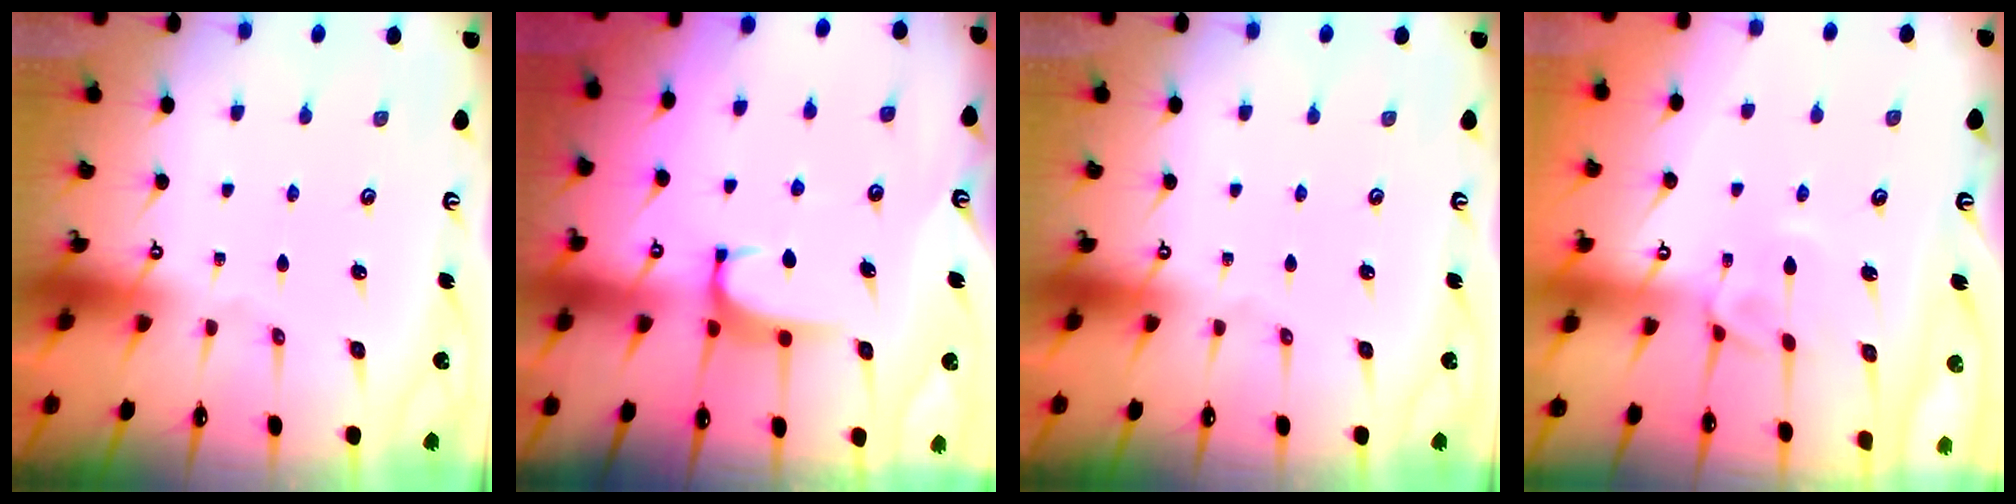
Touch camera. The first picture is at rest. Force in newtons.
{"total": 1.8, "press": 1.7, "slide": 0.6}
{"total": 0.0}
{"total": 2.7, "press": 2.4, "slide": 1.2}